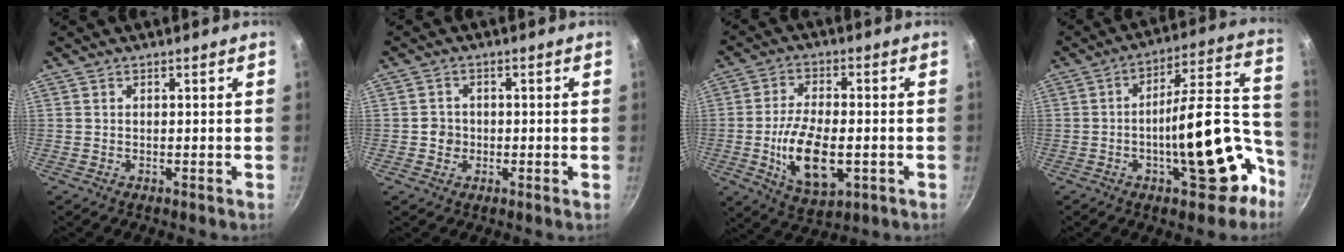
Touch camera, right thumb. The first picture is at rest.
{"total": 2.6, "force": [-0.5, 2.5, 0.8], "torque": [0.000, 0.008, -0.011]}
{"total": 13.4, "force": [-2.7, 6.6, 11.4], "torque": [-0.203, 0.006, -0.041]}
{"total": 20.5, "force": [-7.4, 8.2, 17.2], "torque": [-0.196, 0.071, -0.102]}